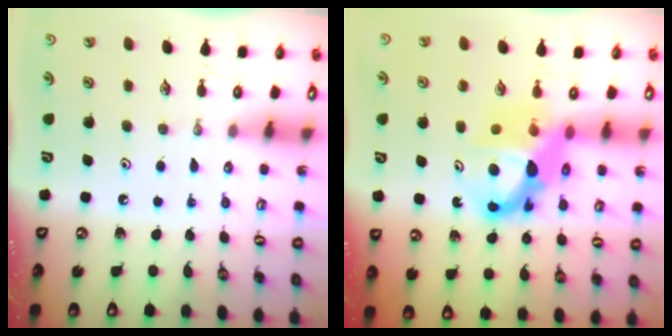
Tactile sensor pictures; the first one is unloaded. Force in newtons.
{"total": 12.4, "press": 12.3, "slide": 1.1}